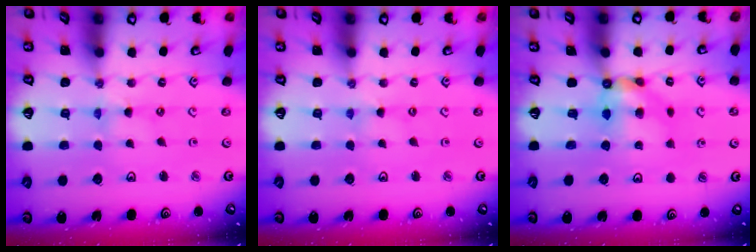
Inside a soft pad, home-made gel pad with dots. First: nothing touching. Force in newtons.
{"total": 0.7, "press": 0.6, "slide": 0.1}
{"total": 6.3, "press": 6.3, "slide": 0.5}